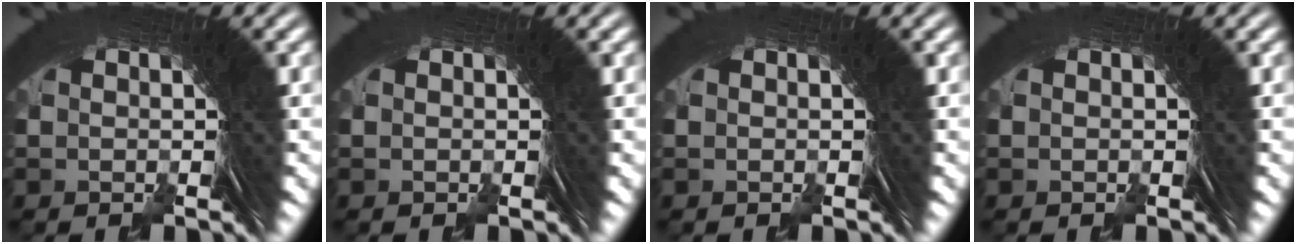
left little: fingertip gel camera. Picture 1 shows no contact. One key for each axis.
{"total": 0.0}
{"total": 0.0}
{"total": 0.0}